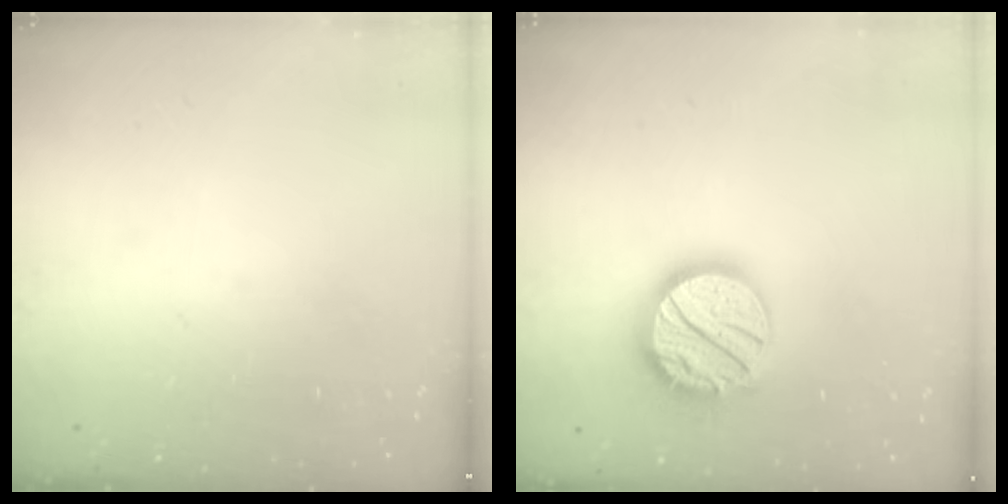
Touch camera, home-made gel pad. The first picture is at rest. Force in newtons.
{"total": 17.7, "press": 17.6, "slide": 1.4}